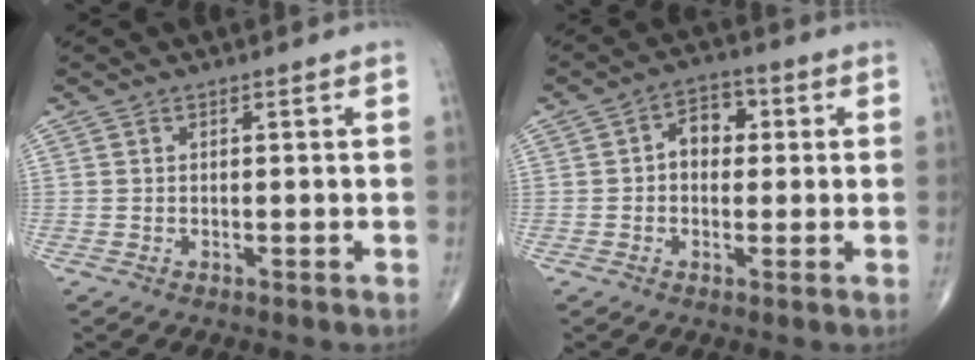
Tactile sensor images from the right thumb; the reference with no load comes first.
{"total": 5.8, "force": [0.6, 4.2, 3.9], "torque": [-0.035, 0.017, -0.001]}